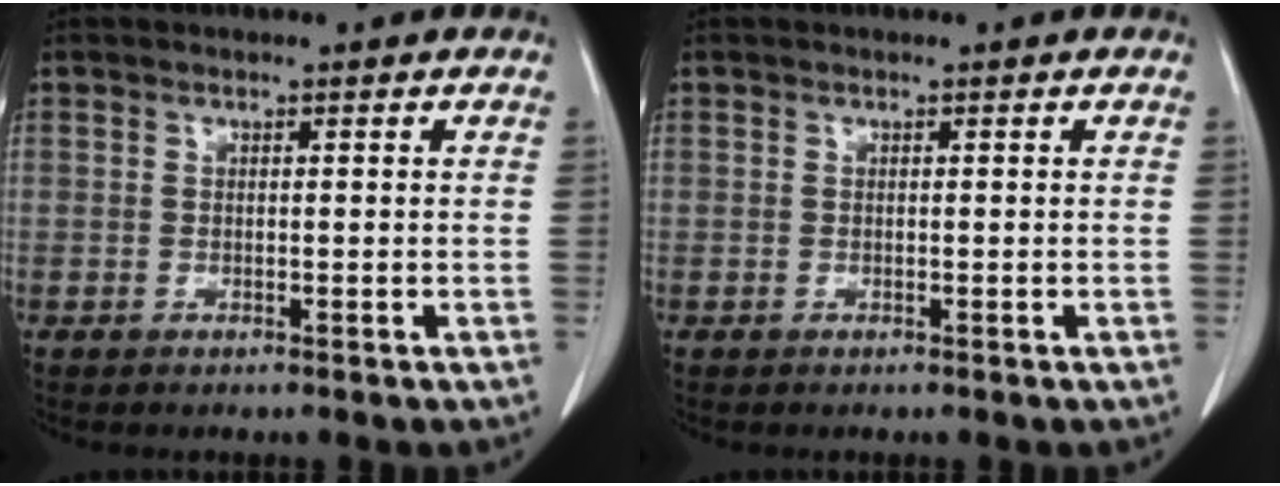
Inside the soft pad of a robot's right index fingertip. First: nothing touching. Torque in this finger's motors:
{"motor_torque": [0.00, 0.00, 0.00, 0.00]}